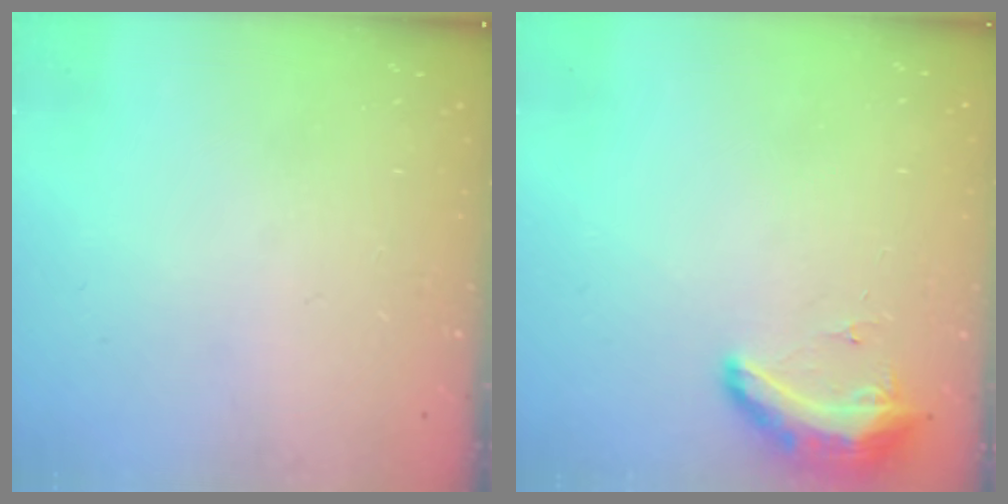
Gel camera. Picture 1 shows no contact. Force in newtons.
{"total": 16.9, "press": 11.4, "slide": 12.5}